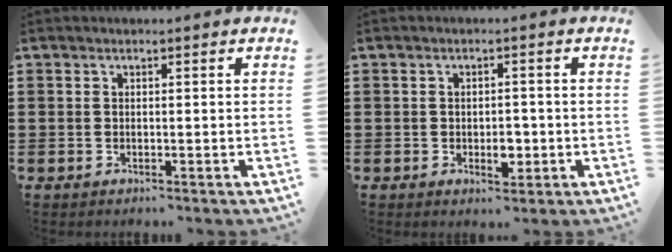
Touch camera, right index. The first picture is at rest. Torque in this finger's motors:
{"motor_torque": [1.21, 0.62, 0.07, 0.04]}